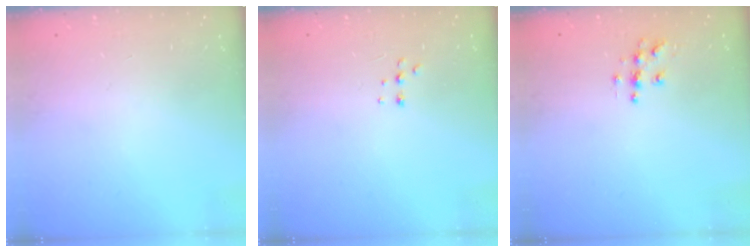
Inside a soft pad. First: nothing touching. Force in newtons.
{"total": 3.4, "press": 3.3, "slide": 0.6}
{"total": 5.7, "press": 5.7, "slide": 0.4}